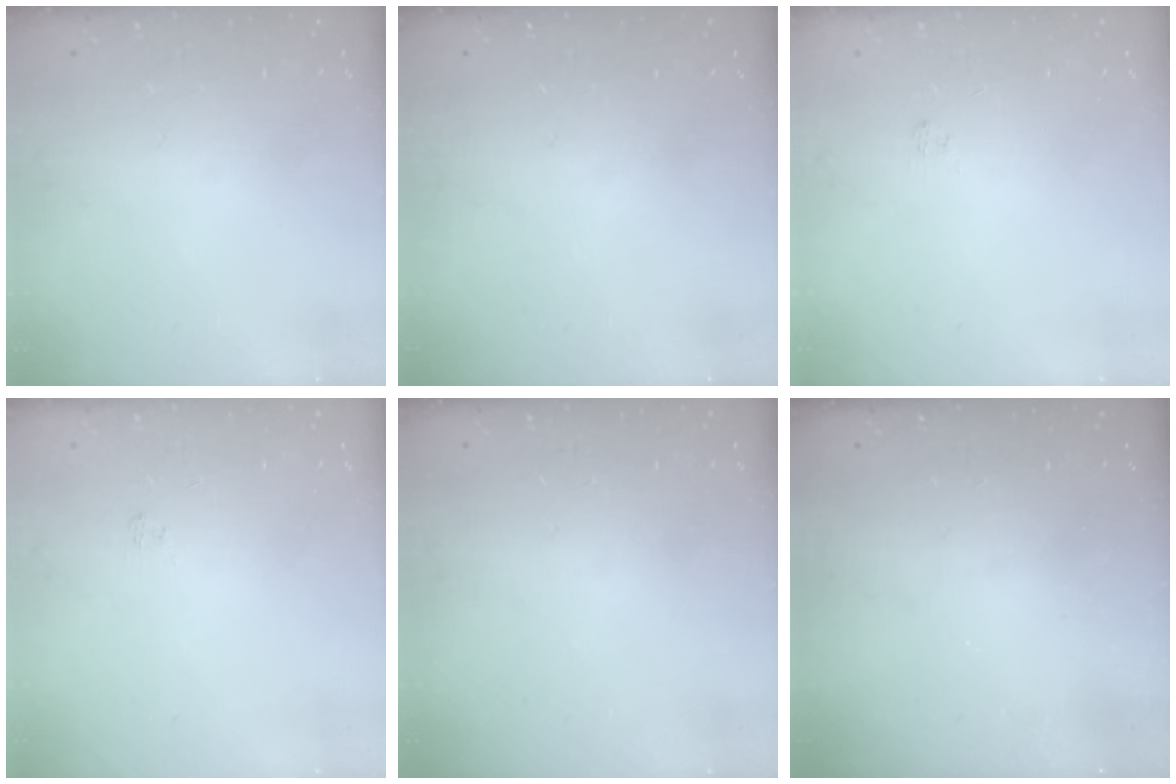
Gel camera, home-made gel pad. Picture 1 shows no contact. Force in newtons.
{"total": 0.0}
{"total": 1.7, "press": 1.2, "slide": 1.1}
{"total": 1.7, "press": 1.2, "slide": 1.1}
{"total": 0.0}
{"total": 2.3, "press": 2.2, "slide": 0.8}